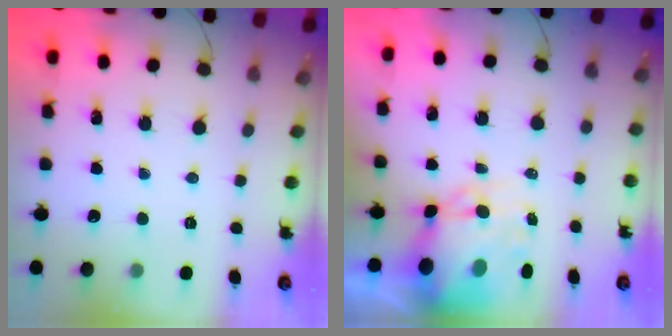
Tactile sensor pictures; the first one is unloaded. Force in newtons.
{"total": 11.8, "press": 11.4, "slide": 3.3}